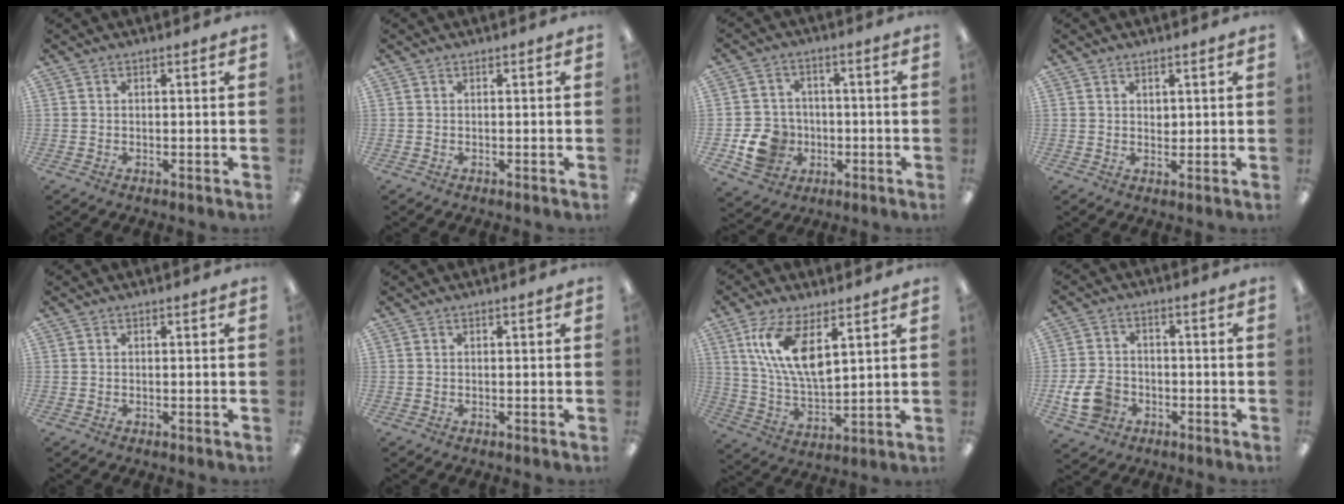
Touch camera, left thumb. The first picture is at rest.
{"total": 0.0}
{"total": 9.9, "force": [-2.9, 8.6, 3.9], "torque": [-0.092, 0.022, -0.047]}
{"total": 1.6, "force": [1.1, 1.0, 0.6], "torque": [-0.005, -0.002, 0.020]}
{"total": 0.0}
{"total": 0.0}
{"total": 13.4, "force": [6.9, 5.4, 10.1], "torque": [-0.203, -0.018, 0.125]}
{"total": 8.8, "force": [-3.1, 6.6, 4.8], "torque": [-0.107, 0.011, -0.058]}